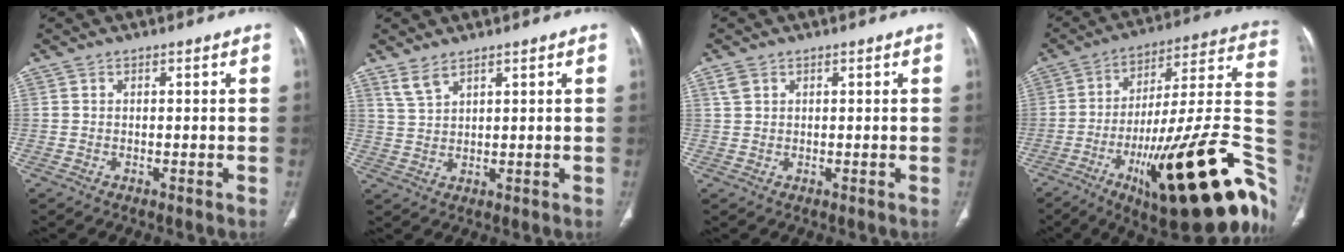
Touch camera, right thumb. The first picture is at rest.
{"total": 3.5, "force": [2.8, 1.1, 1.8], "torque": [-0.038, -0.010, 0.066]}
{"total": 1.7, "force": [0.9, 1.3, 0.8], "torque": [-0.012, 0.004, 0.019]}
{"total": 37.0, "force": [-13.9, 10.3, 32.7], "torque": [-0.374, 0.062, -0.204]}